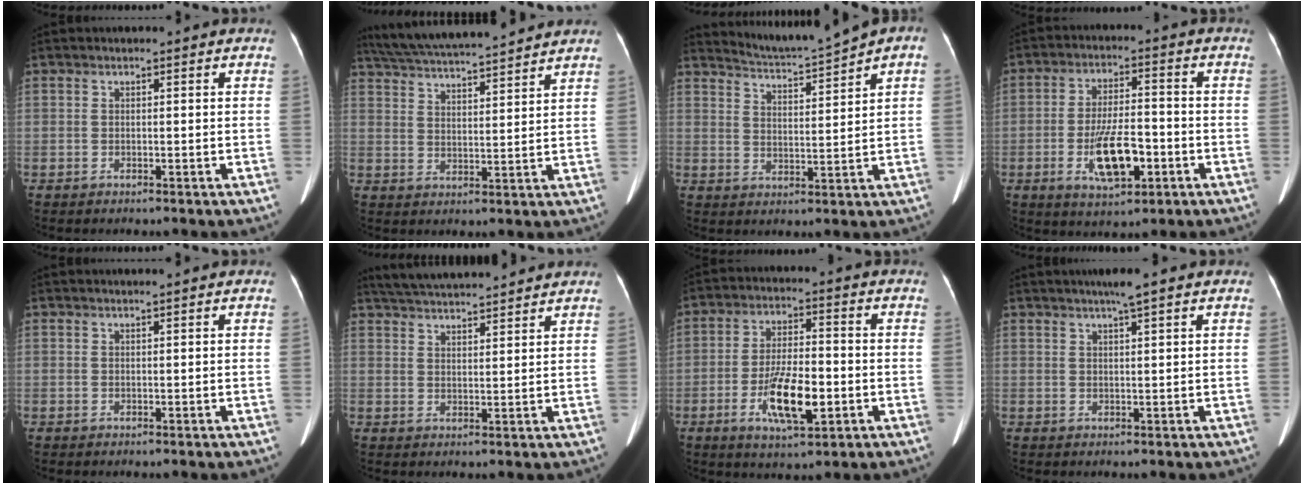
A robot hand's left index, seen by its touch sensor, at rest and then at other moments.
{"total": 16.4, "force": [14.9, 0.7, 6.8], "torque": [-0.127, 0.029, 0.232]}
{"total": 6.2, "force": [5.8, -1.2, 1.8], "torque": [-0.032, -0.002, 0.105]}
{"total": 9.3, "force": [-3.2, 3.1, 8.1], "torque": [-0.157, -0.002, -0.053]}
{"total": 0.5, "force": [0.4, -0.1, 0.3], "torque": [-0.009, -0.001, 0.012]}
{"total": 11.9, "force": [11.1, 0.9, 4.2], "torque": [-0.082, 0.030, 0.170]}
{"total": 9.8, "force": [-3.1, 2.8, 8.9], "torque": [-0.172, -0.007, -0.053]}
{"total": 3.4, "force": [2.4, -0.2, 2.5], "torque": [-0.044, 0.006, 0.040]}